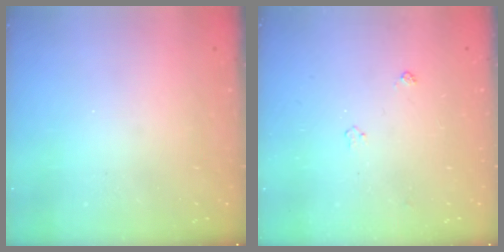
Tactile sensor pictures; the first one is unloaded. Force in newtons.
{"total": 3.3, "press": 3.2, "slide": 0.6}